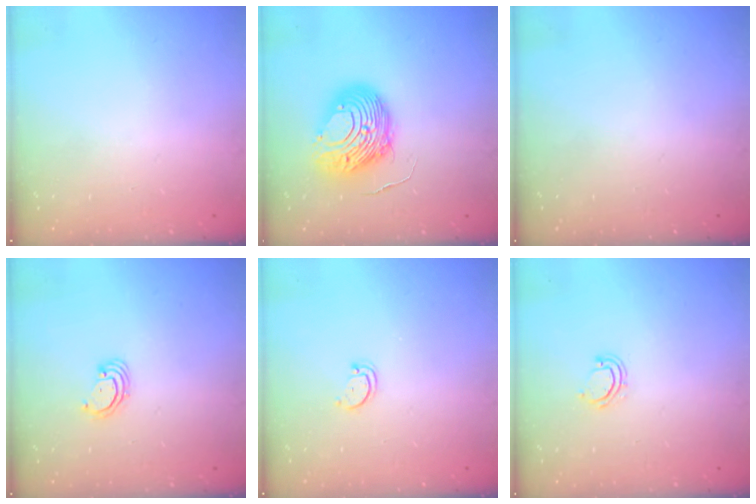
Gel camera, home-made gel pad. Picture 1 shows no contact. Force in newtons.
{"total": 10.6, "press": 10.5, "slide": 1.4}
{"total": 0.0}
{"total": 2.5, "press": 2.5, "slide": 0.2}
{"total": 2.8, "press": 2.7, "slide": 0.3}
{"total": 3.9, "press": 3.9, "slide": 0.4}